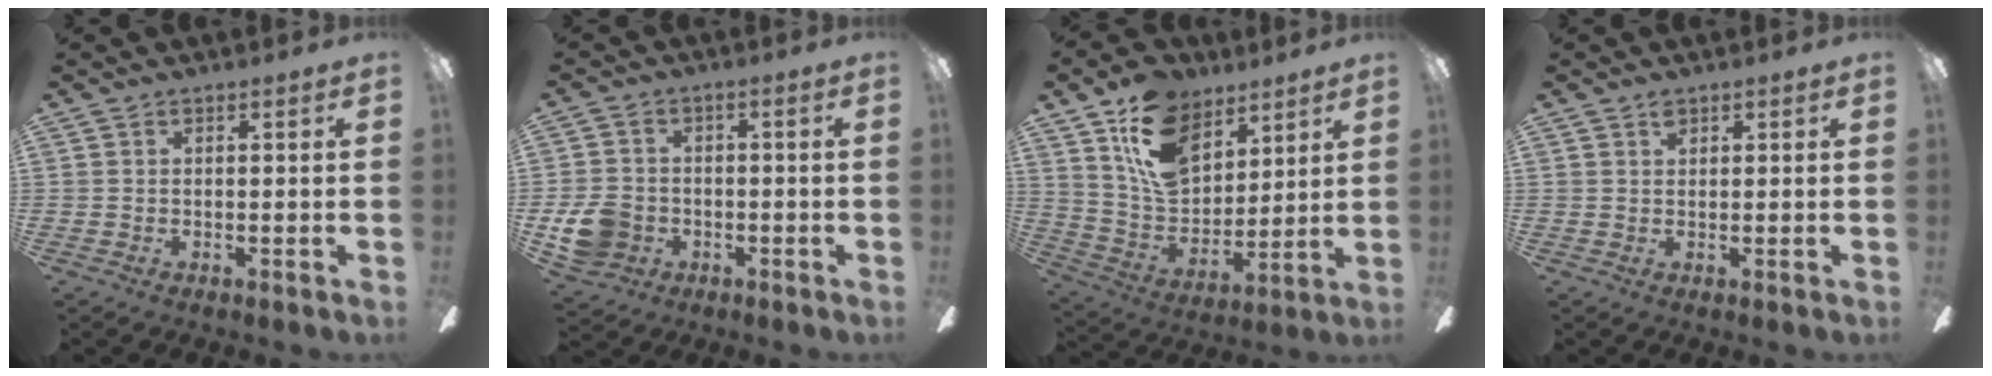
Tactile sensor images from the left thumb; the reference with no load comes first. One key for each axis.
{"total": 8.4, "fx": -2.7, "fy": 7.0, "fz": 3.7, "tx": -0.085, "ty": 0.024, "tz": -0.049}
{"total": 16.2, "fx": 10.0, "fy": 10.1, "fz": 7.7, "tx": -0.145, "ty": -0.042, "tz": 0.192}
{"total": 1.6, "fx": 1.2, "fy": 0.8, "fz": 0.7, "tx": -0.008, "ty": -0.003, "tz": 0.020}